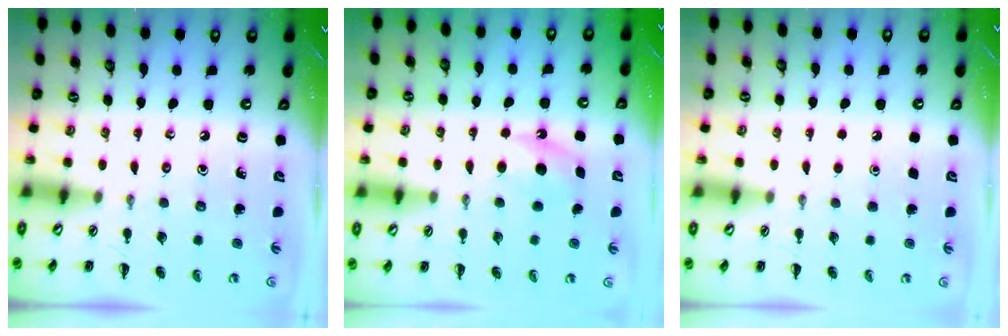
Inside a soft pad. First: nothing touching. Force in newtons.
{"total": 5.2, "press": 5.0, "slide": 1.5}
{"total": 1.7, "press": 1.7, "slide": 0.1}